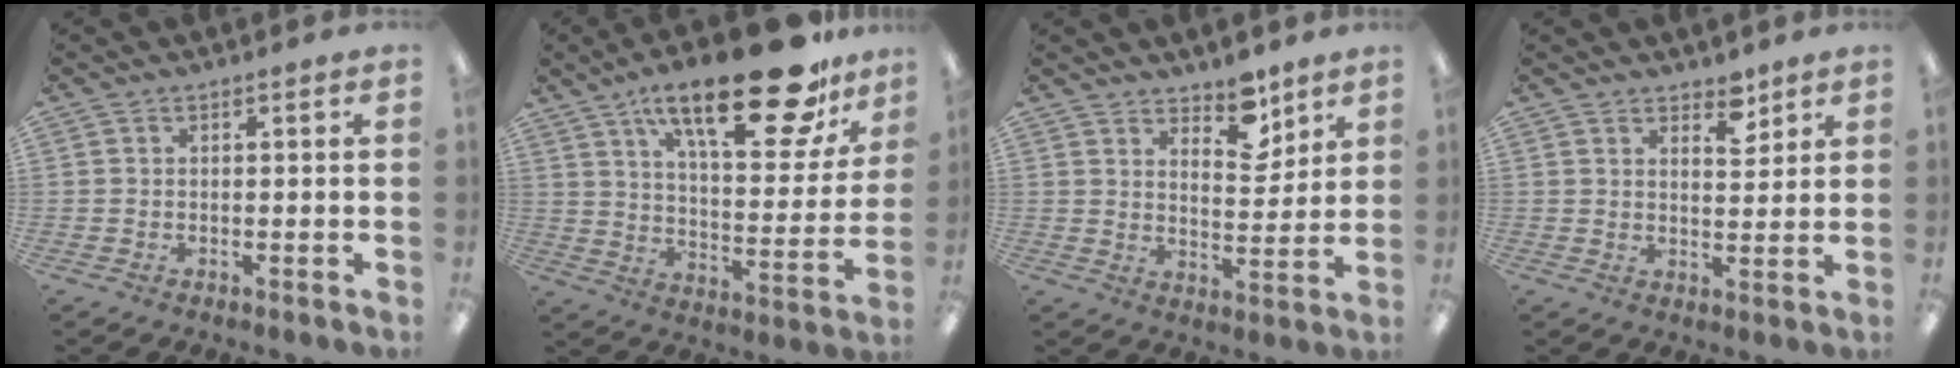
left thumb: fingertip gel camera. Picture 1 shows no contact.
{"total": 26.2, "force": [17.2, 8.8, 17.7], "torque": [-0.264, -0.103, 0.276]}
{"total": 8.3, "force": [6.7, 3.7, 3.3], "torque": [-0.031, -0.047, 0.116]}
{"total": 4.3, "force": [3.6, 1.7, 1.9], "torque": [-0.005, -0.026, 0.056]}